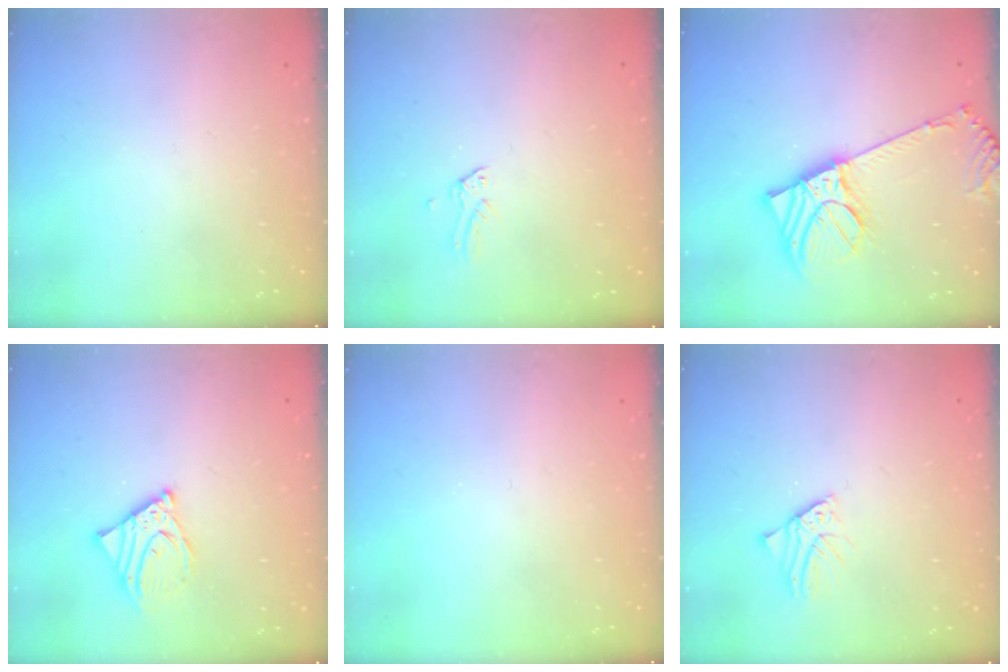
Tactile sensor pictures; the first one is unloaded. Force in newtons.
{"total": 0.0}
{"total": 12.1, "press": 11.8, "slide": 2.5}
{"total": 8.7, "press": 8.6, "slide": 1.1}
{"total": 0.0}
{"total": 2.0, "press": 2.0, "slide": 0.2}